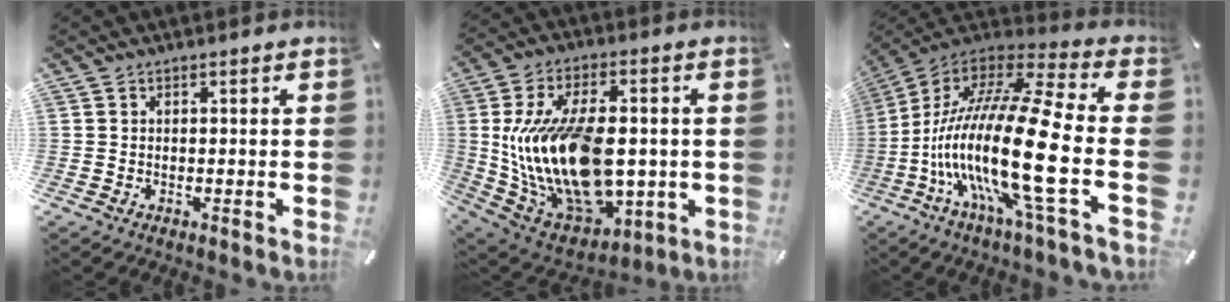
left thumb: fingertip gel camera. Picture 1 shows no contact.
{"total": 23.7, "force": [0.1, 14.5, 18.8], "torque": [-0.386, -0.016, 0.017]}
{"total": 25.9, "force": [-6.5, 5.3, 24.5], "torque": [-0.529, 0.000, -0.119]}